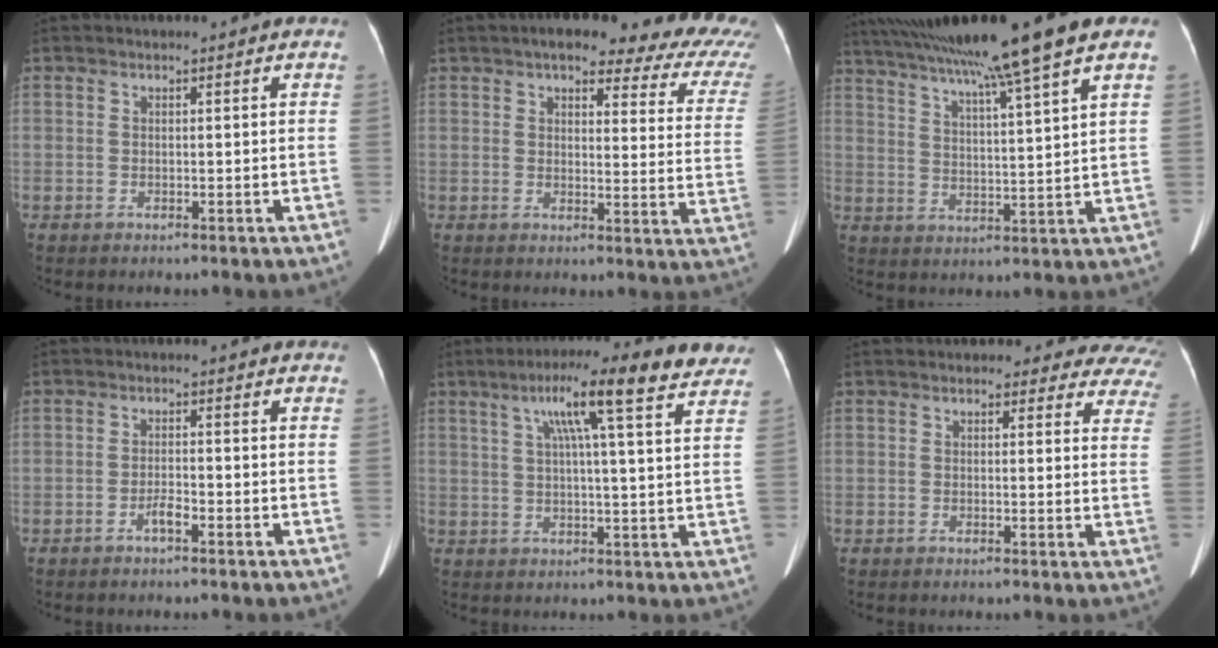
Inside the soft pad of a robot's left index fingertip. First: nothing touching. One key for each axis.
{"total": 18.4, "fx": 14.6, "fy": 4.8, "fz": 10.2, "tx": -0.101, "ty": -0.002, "tz": 0.147}
{"total": 17.4, "fx": 13.3, "fy": -1.9, "fz": 11.1, "tx": -0.188, "ty": 0.017, "tz": 0.202}
{"total": 1.9, "fx": -1.3, "fy": 0.3, "fz": 1.3, "tx": -0.024, "ty": 0.001, "tz": -0.023}
{"total": 13.4, "fx": 8.2, "fy": 0.6, "fz": 10.5, "tx": -0.164, "ty": 0.033, "tz": 0.107}
{"total": 11.9, "fx": 10.9, "fy": 4.7, "fz": 1.6, "tx": 0.036, "ty": -0.025, "tz": 0.076}